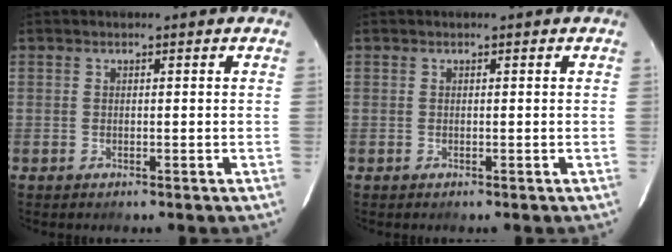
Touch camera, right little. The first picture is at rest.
{"total": 0.0}